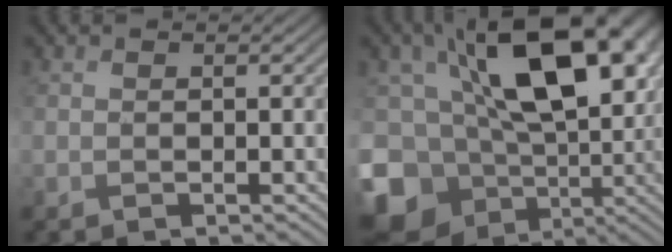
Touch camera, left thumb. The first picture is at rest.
{"total": 18.7, "force": [0.5, 13.3, 13.1], "torque": [-0.250, -0.025, 0.038]}